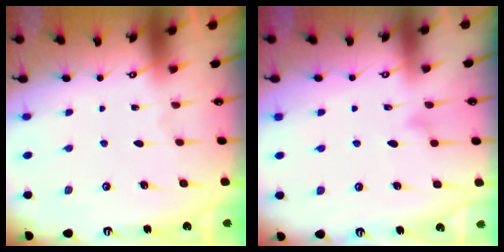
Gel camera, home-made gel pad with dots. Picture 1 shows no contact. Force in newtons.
{"total": 7.2, "press": 7.2, "slide": 0.5}